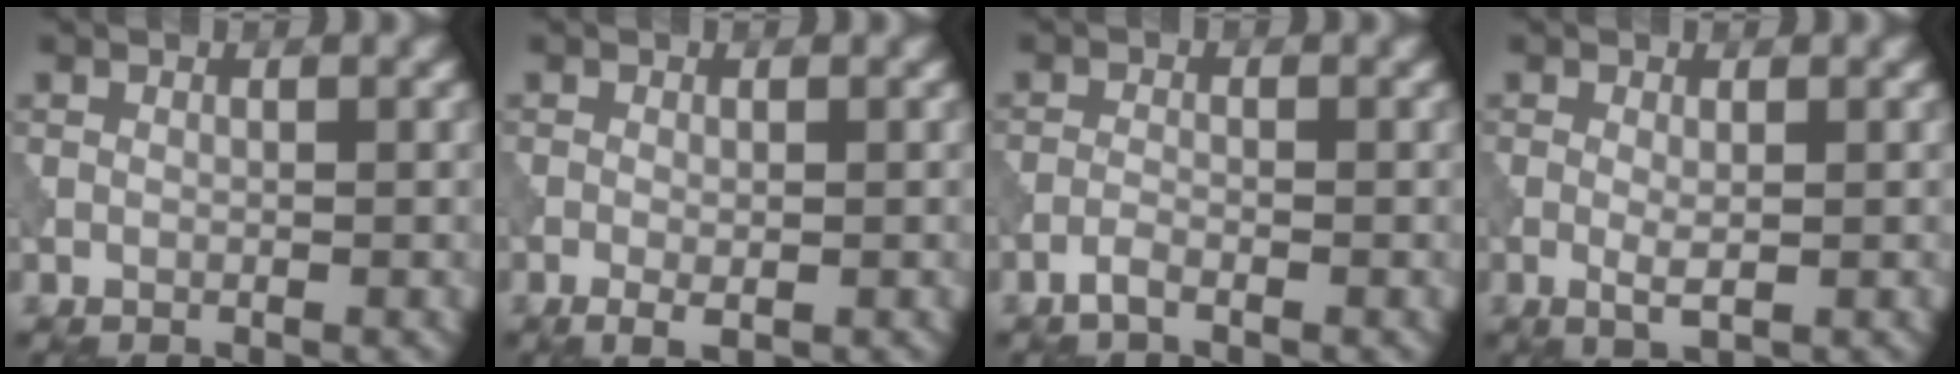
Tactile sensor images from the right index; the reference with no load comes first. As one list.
[{"total": 1.6, "force": [-0.6, 0.5, 1.4], "torque": [-0.025, -0.004, -0.010]}, {"total": 1.2, "force": [-0.9, 0.2, 0.8], "torque": [-0.017, 0.003, -0.023]}, {"total": 1.5, "force": [-0.2, 0.3, 1.5], "torque": [-0.030, -0.004, -0.004]}]